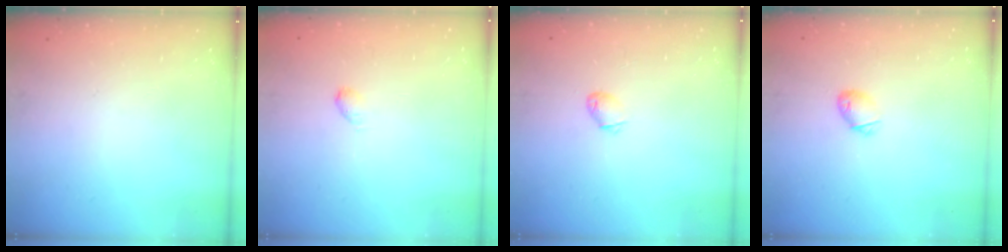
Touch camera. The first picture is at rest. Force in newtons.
{"total": 2.9, "press": 2.9, "slide": 0.4}
{"total": 2.3, "press": 2.3, "slide": 0.5}
{"total": 4.0, "press": 3.9, "slide": 0.8}